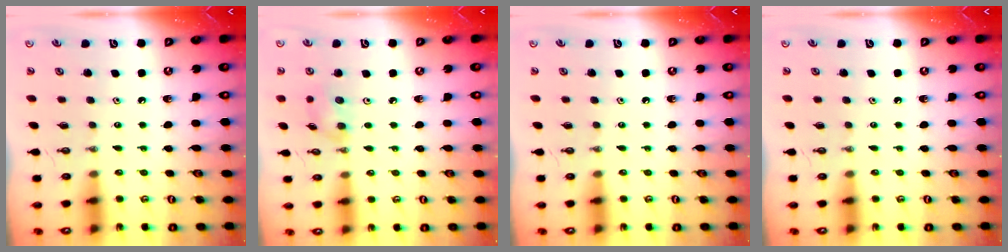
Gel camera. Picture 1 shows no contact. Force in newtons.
{"total": 6.7, "press": 6.3, "slide": 2.2}
{"total": 0.0}
{"total": 0.0}